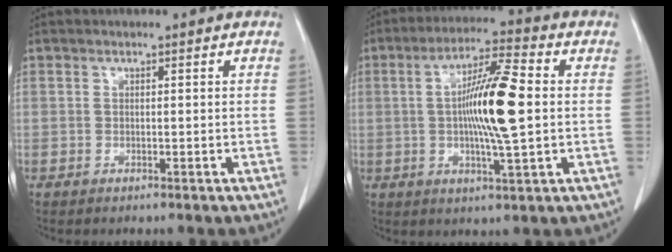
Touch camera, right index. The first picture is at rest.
{"total": 12.0, "force": [0.2, 0.8, 12.0], "torque": [-0.217, 0.002, 0.000]}